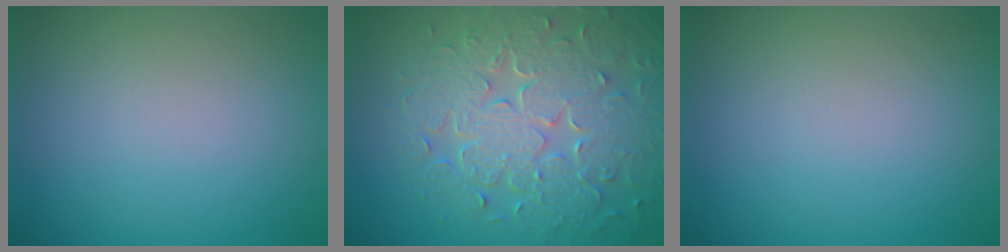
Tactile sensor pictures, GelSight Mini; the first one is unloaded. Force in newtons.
{"total": 8.7, "press": 6.2, "slide": 6.1}
{"total": 0.0}